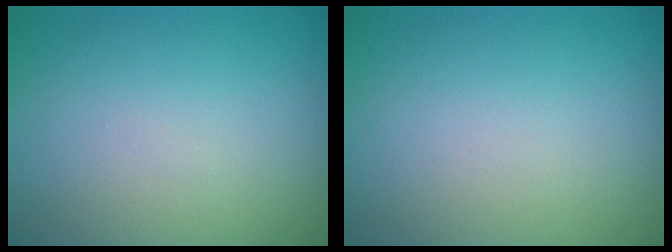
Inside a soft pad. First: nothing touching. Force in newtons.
{"total": 0.0}